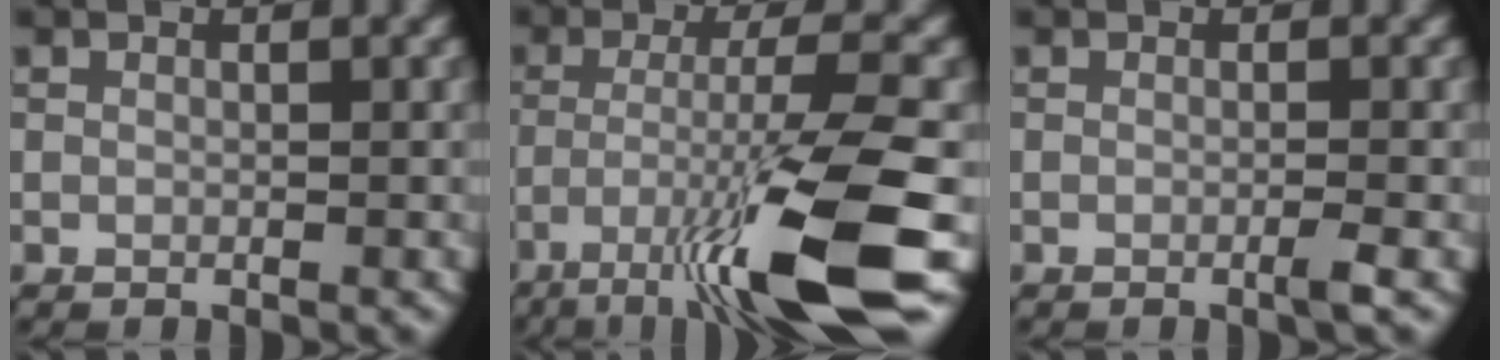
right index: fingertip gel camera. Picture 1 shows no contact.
{"total": 11.5, "force": [-5.6, 1.5, 10.0], "torque": [-0.161, -0.001, -0.097]}
{"total": 1.1, "force": [-0.4, 0.0, 1.0], "torque": [-0.016, -0.002, -0.012]}